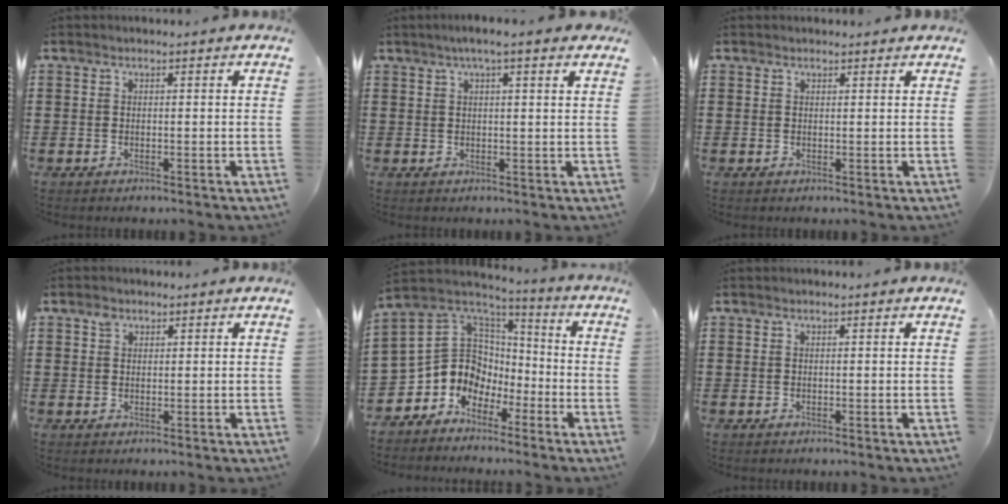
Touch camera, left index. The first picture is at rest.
{"total": 3.2, "force": [2.1, 0.2, 2.4], "torque": [-0.051, 0.004, 0.036]}
{"total": 1.0, "force": [0.7, 0.6, 0.0], "torque": [-0.002, 0.003, 0.015]}
{"total": 1.5, "force": [0.9, 1.0, 0.4], "torque": [-0.011, 0.003, 0.018]}
{"total": 9.2, "force": [-2.0, 8.8, 2.1], "torque": [-0.091, -0.018, -0.035]}
{"total": 0.0}